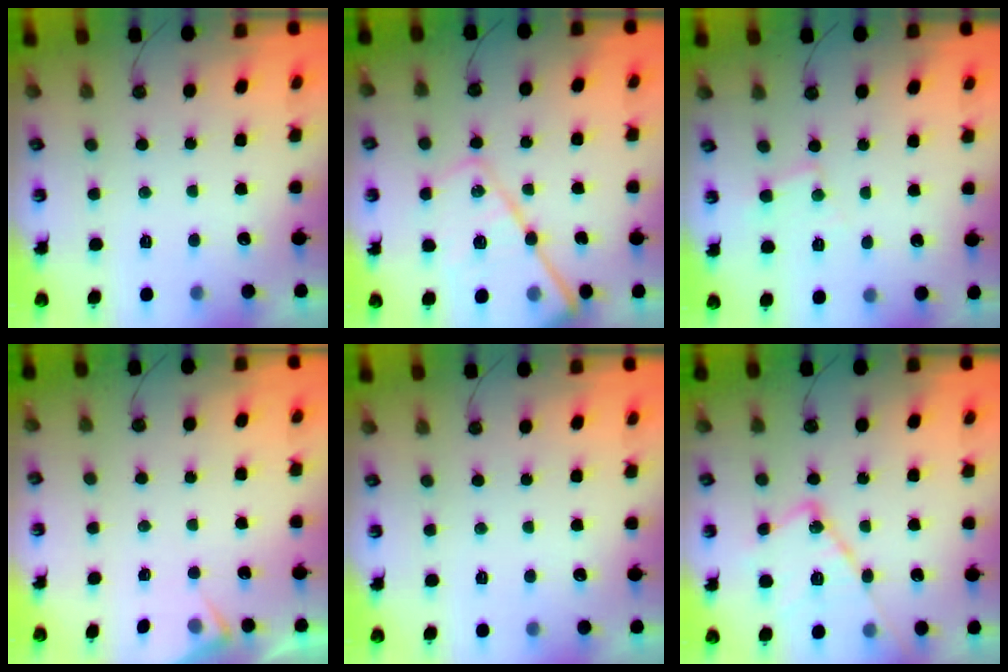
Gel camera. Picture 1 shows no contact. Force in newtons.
{"total": 18.7, "press": 18.6, "slide": 1.9}
{"total": 6.2, "press": 6.2, "slide": 0.2}
{"total": 3.8, "press": 3.8, "slide": 0.6}
{"total": 0.0}
{"total": 16.6, "press": 16.5, "slide": 1.4}